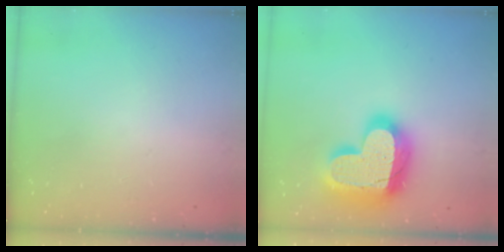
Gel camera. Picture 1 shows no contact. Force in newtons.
{"total": 26.7, "press": 26.6, "slide": 1.8}